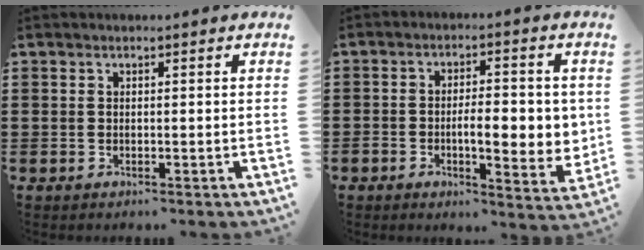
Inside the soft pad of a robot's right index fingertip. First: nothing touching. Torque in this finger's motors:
{"motor_torque": [2.14, 0.00, 0.35, 0.15]}